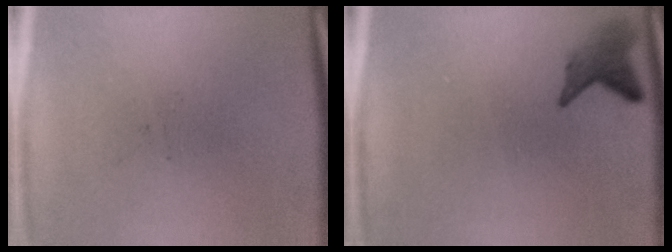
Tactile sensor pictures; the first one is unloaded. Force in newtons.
{"total": 2.4}